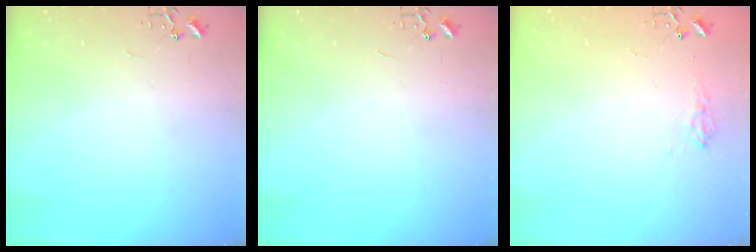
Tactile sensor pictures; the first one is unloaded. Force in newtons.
{"total": 0.0}
{"total": 7.3, "press": 7.3, "slide": 0.3}